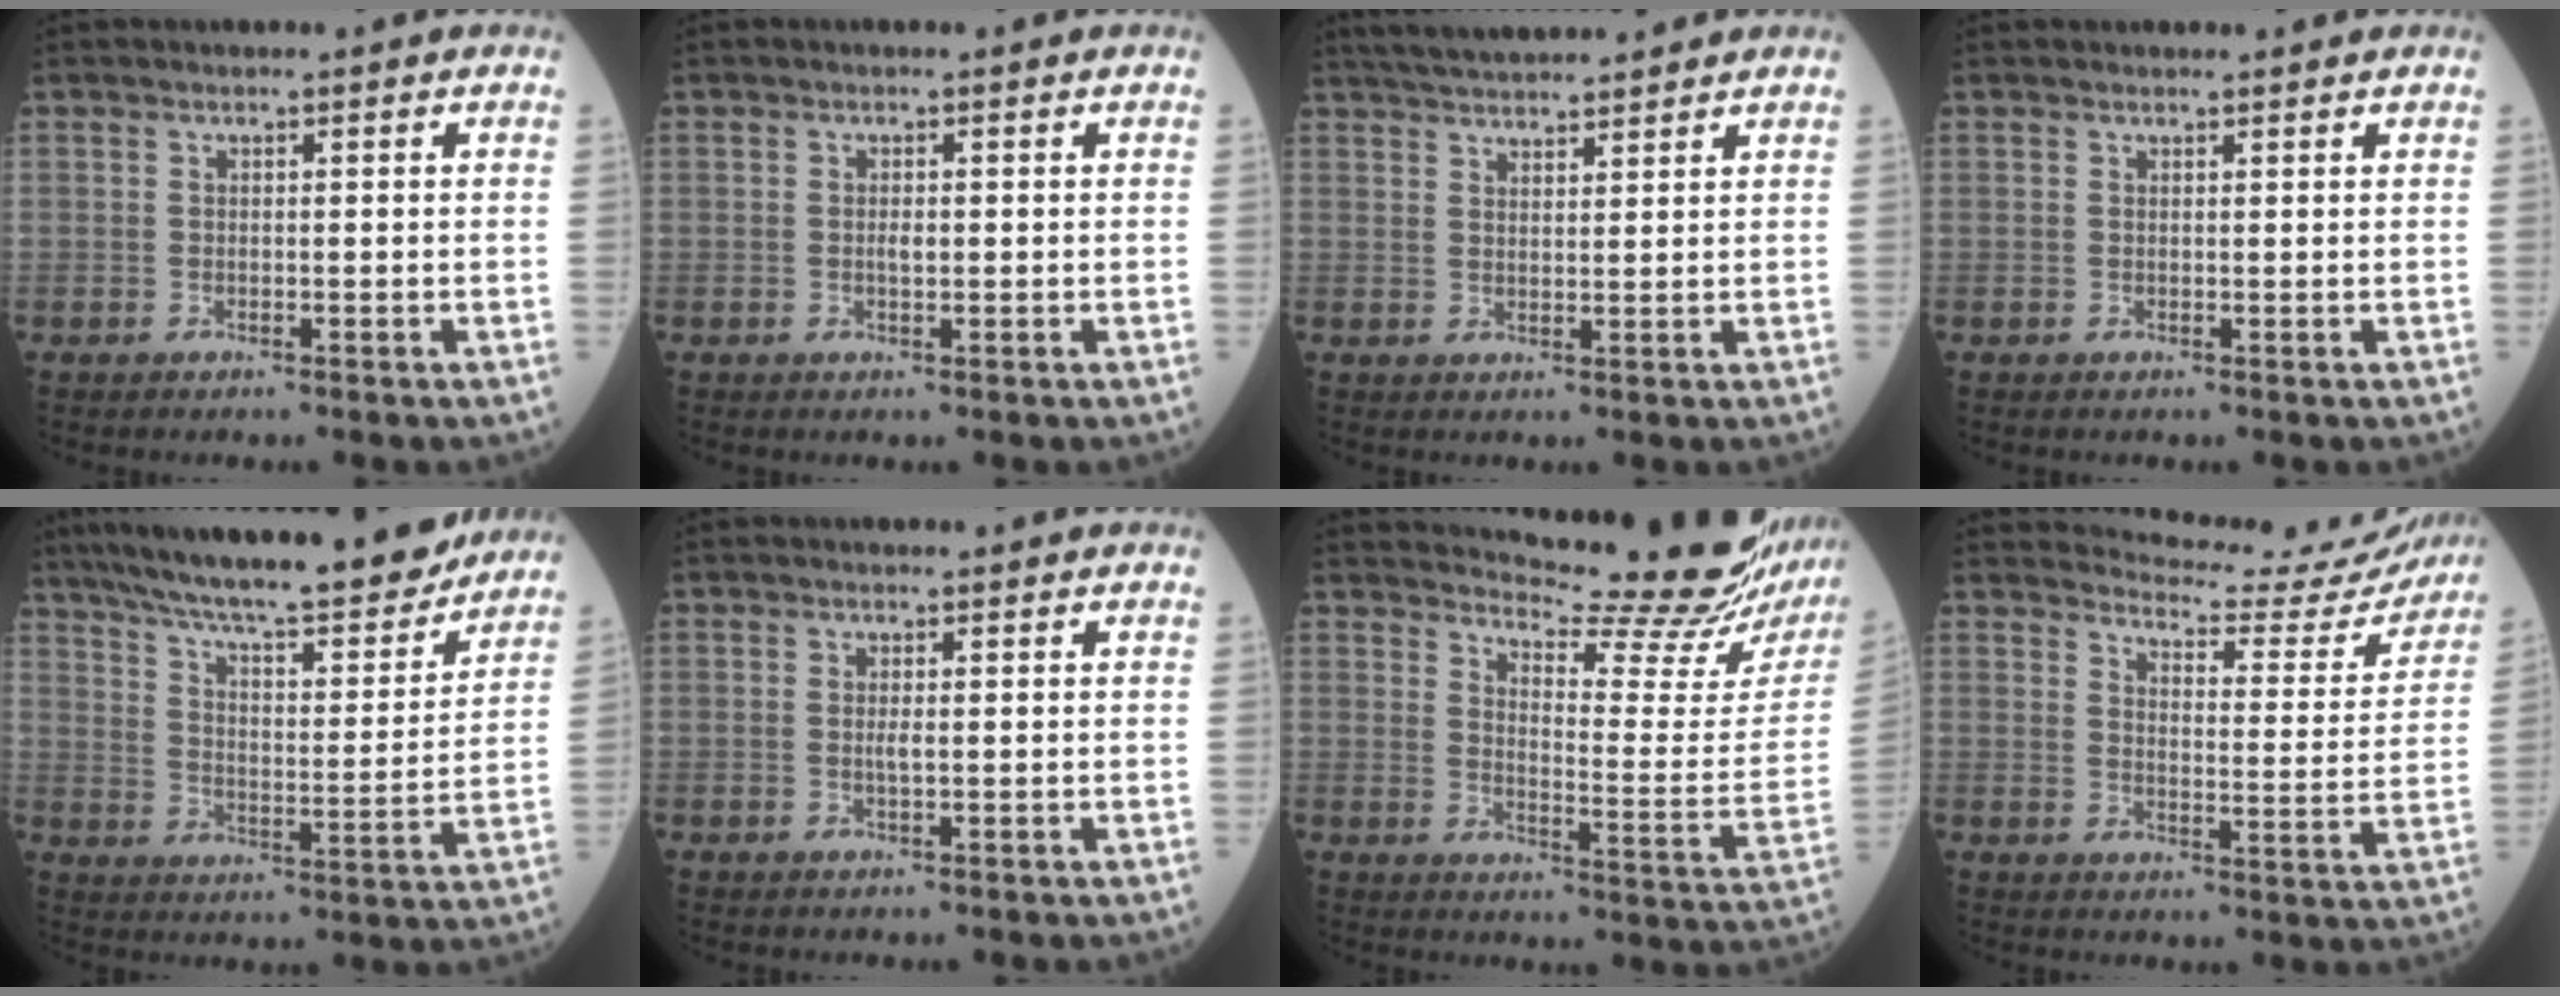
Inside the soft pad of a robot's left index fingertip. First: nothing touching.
{"total": 1.2, "force": [-0.2, 0.4, 1.1], "torque": [-0.020, -0.001, -0.002]}
{"total": 9.0, "force": [8.3, 1.0, 3.3], "torque": [-0.058, 0.030, 0.130]}
{"total": 1.2, "force": [1.2, 0.2, 0.2], "torque": [-0.009, 0.004, 0.015]}
{"total": 24.9, "force": [21.4, 3.8, 12.1], "torque": [-0.206, -0.003, 0.310]}
{"total": 1.1, "force": [-0.1, 0.1, 1.0], "torque": [-0.023, -0.002, -0.002]}
{"total": 21.2, "force": [19.6, 0.4, 8.0], "torque": [-0.121, -0.109, 0.239]}
{"total": 16.7, "force": [16.5, 1.9, 1.9], "torque": [-0.016, -0.072, 0.182]}